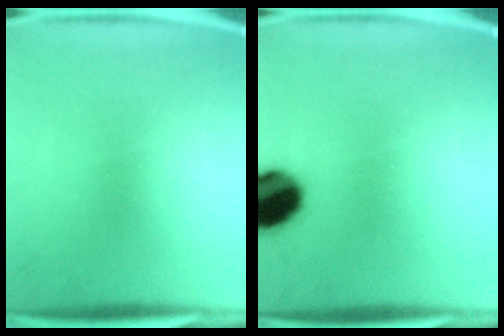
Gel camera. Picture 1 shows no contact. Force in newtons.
{"total": 14.3}